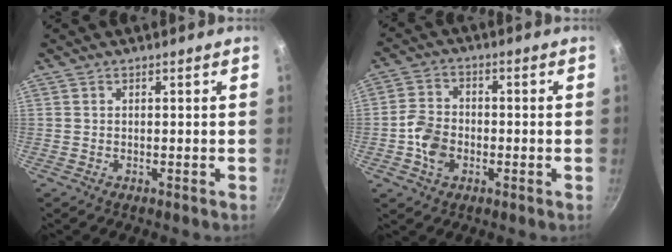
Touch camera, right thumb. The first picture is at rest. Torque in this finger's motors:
{"motor_torque": [1.79, 1.60, 0.25, -0.01, 0.21]}